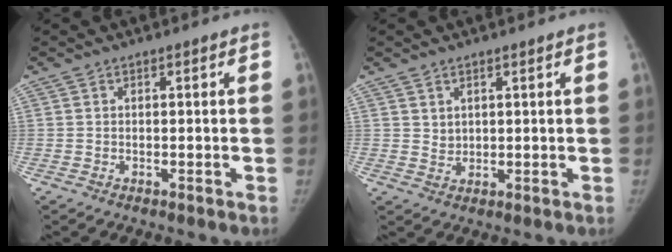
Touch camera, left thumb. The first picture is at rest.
{"total": 2.0, "force": [1.3, 1.5, 0.5], "torque": [0.009, -0.010, 0.024]}